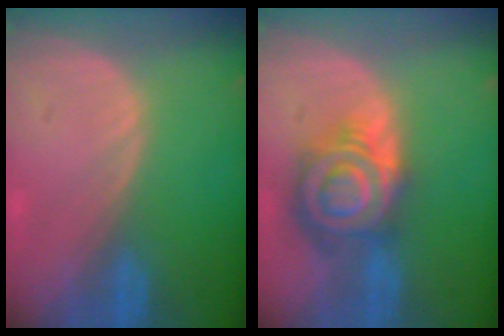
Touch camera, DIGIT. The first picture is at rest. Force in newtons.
{"total": 9.1, "press": 9.1, "slide": 0.5}